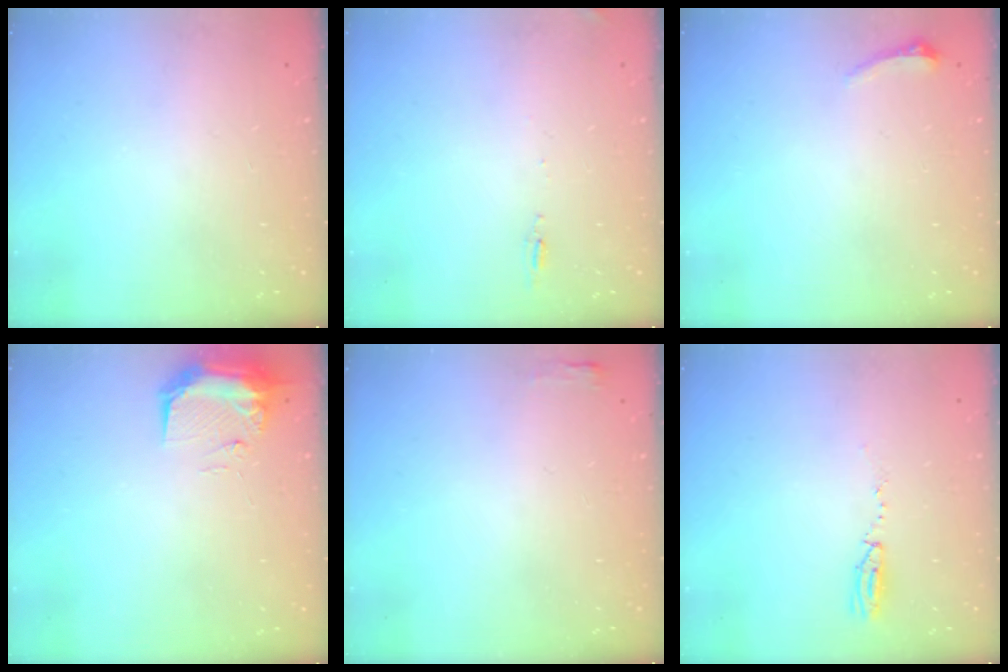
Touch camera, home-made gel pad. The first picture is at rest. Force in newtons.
{"total": 5.0, "press": 4.7, "slide": 1.7}
{"total": 4.2, "press": 3.9, "slide": 1.7}
{"total": 9.2, "press": 9.0, "slide": 1.5}
{"total": 2.7, "press": 2.6, "slide": 0.8}
{"total": 3.1, "press": 2.5, "slide": 1.9}